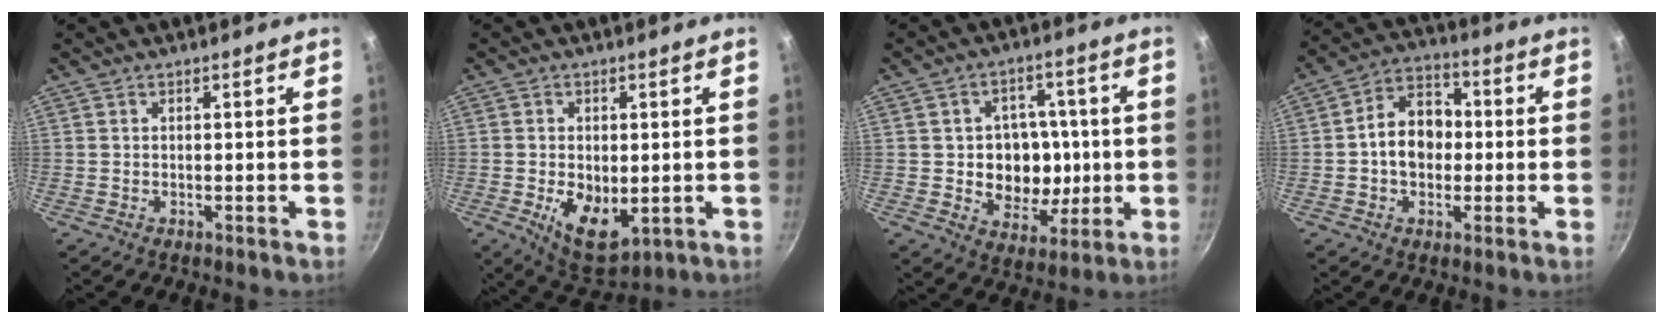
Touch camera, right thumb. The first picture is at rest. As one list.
[{"total": 10.1, "force": [-1.9, 5.9, 8.0], "torque": [-0.114, -0.011, -0.014]}, {"total": 12.7, "force": [-0.6, 10.6, 7.0], "torque": [-0.061, 0.003, 0.000]}, {"total": 10.7, "force": [-0.5, 8.1, 6.9], "torque": [-0.072, 0.029, -0.022]}]